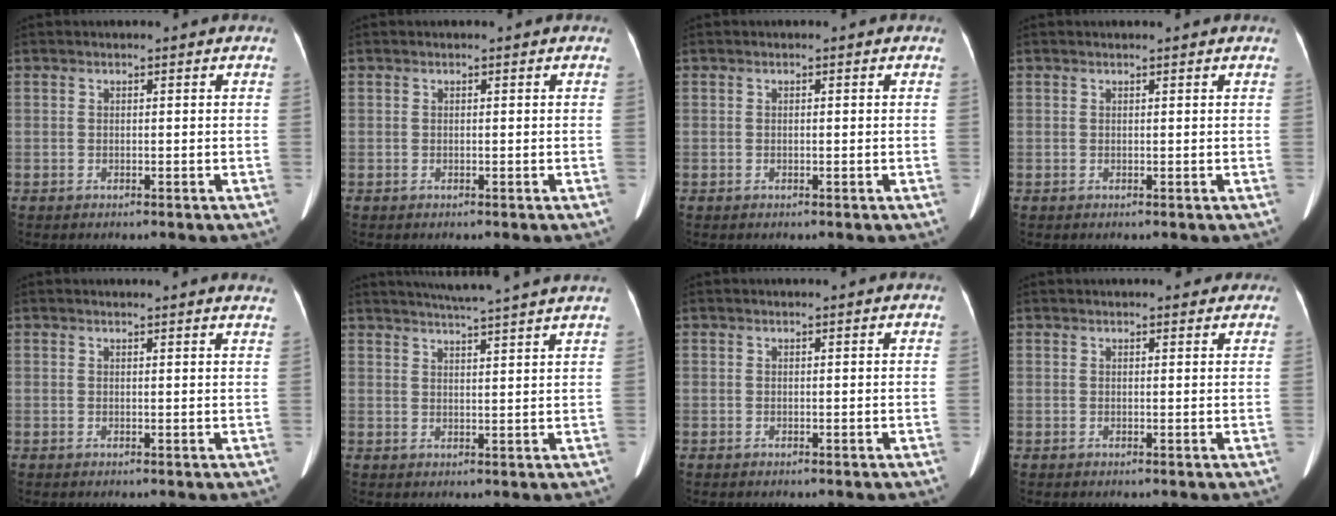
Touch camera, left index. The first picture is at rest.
{"total": 0.0}
{"total": 0.0}
{"total": 1.1, "force": [1.0, 0.0, 0.3], "torque": [-0.009, 0.009, 0.015]}
{"total": 7.8, "force": [7.6, 0.4, 2.0], "torque": [-0.016, -0.002, 0.062]}
{"total": 12.4, "force": [11.2, -1.3, 5.3], "torque": [-0.088, -0.001, 0.139]}
{"total": 0.8, "force": [0.8, 0.0, 0.3], "torque": [-0.006, 0.007, 0.013]}
{"total": 5.8, "force": [5.0, 1.7, 2.3], "torque": [-0.019, 0.018, 0.055]}